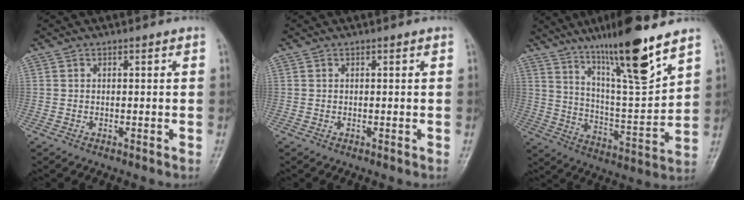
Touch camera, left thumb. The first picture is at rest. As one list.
[{"total": 0.0}, {"total": 18.2, "force": [12.4, 2.4, 13.2], "torque": [-0.202, -0.071, 0.214]}]